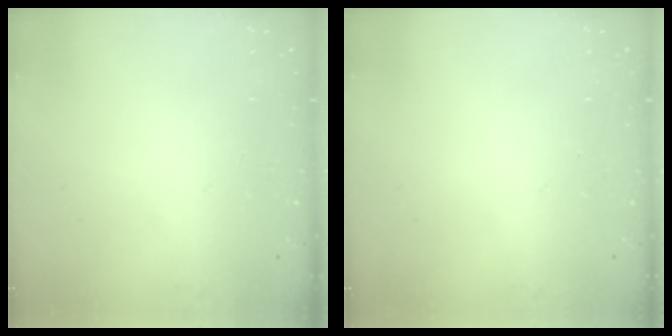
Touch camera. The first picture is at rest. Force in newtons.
{"total": 0.0}